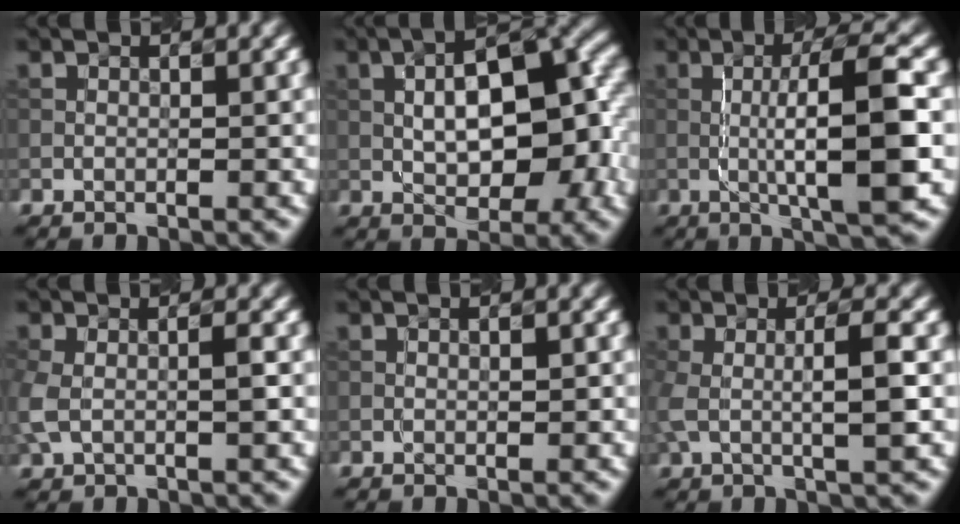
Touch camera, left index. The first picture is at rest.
{"total": 9.7, "force": [0.4, 4.5, 8.6], "torque": [-0.123, 0.012, 0.006]}
{"total": 8.7, "force": [-0.5, 1.5, 8.5], "torque": [-0.126, 0.009, -0.010]}
{"total": 2.9, "force": [-0.1, 1.6, 2.4], "torque": [-0.067, -0.003, -0.003]}
{"total": 0.7, "force": [0.1, 0.2, 0.6], "torque": [-0.010, 0.000, 0.003]}
{"total": 4.4, "force": [0.1, 1.1, 4.2], "torque": [-0.085, 0.001, 0.001]}